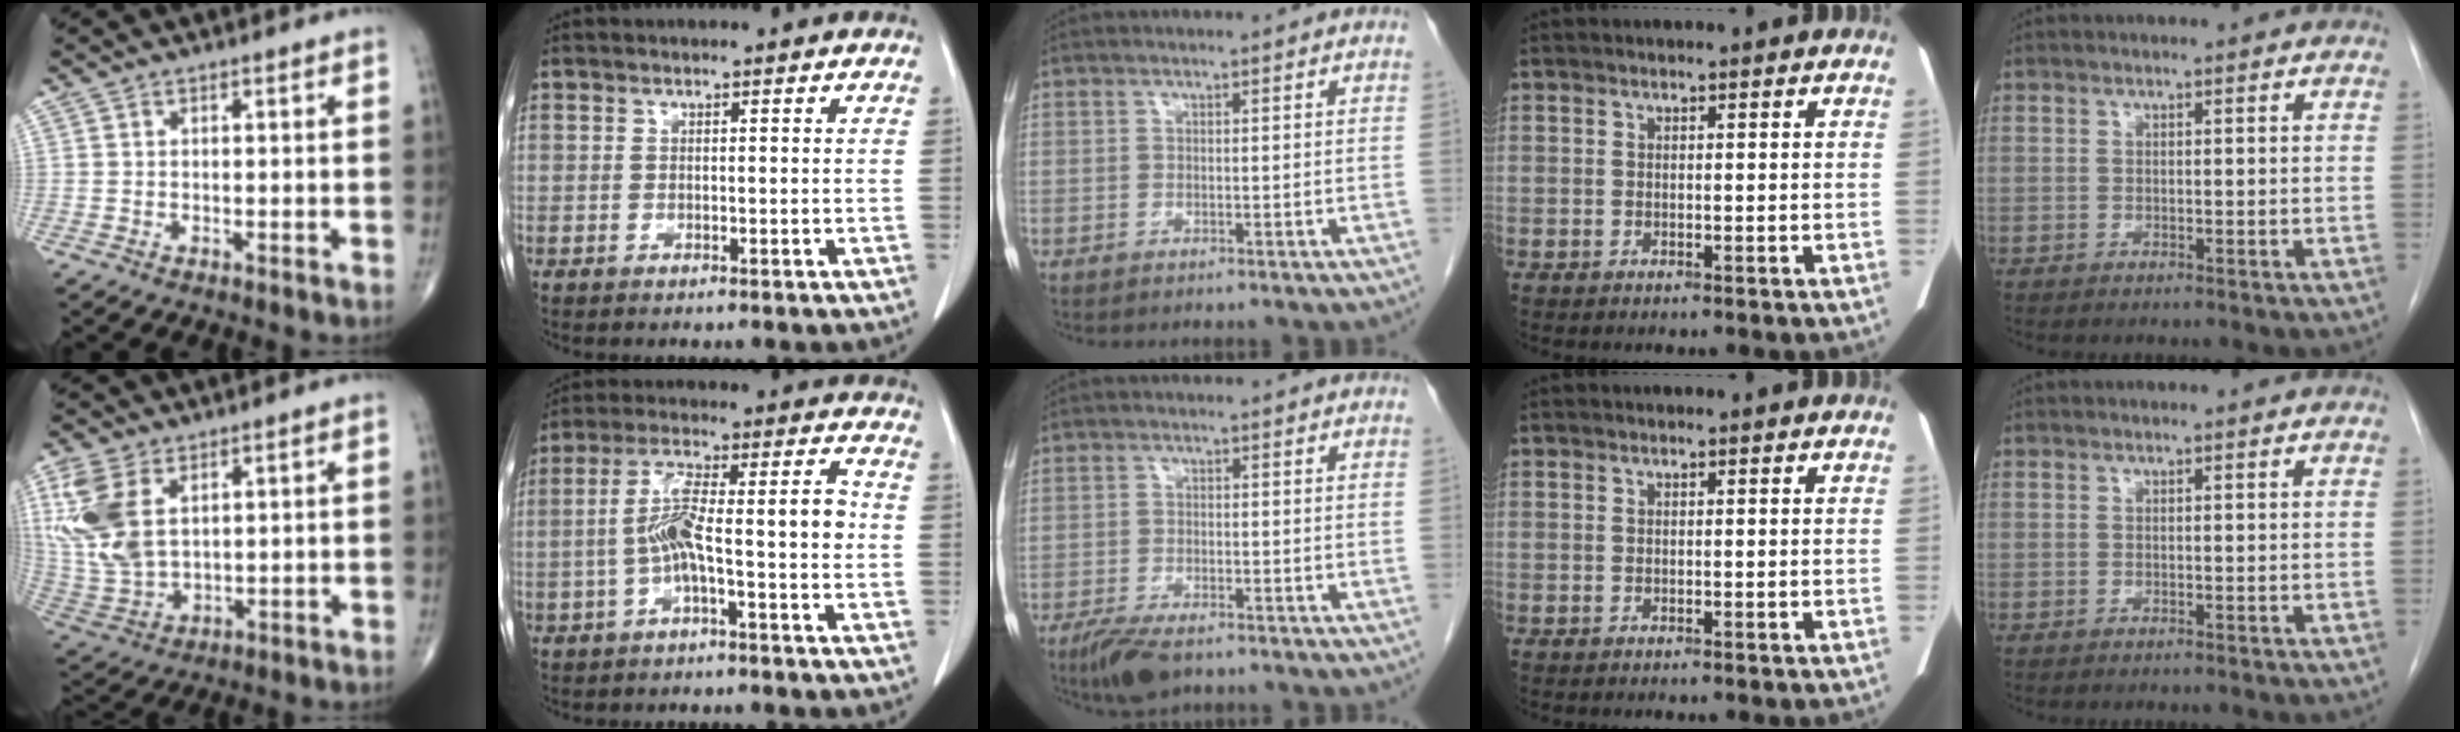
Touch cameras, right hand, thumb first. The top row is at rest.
{"thumb": {"total": 13.3, "force": [4.6, 7.8, 9.8], "torque": [-0.223, -0.012, 0.107]}, "index": {"total": 10.1, "force": [-1.6, 1.4, 9.8], "torque": [-0.173, 0.037, -0.028]}, "middle": {"total": 5.7, "force": [-4.3, 1.8, 3.3], "torque": [-0.059, -0.009, -0.073]}}